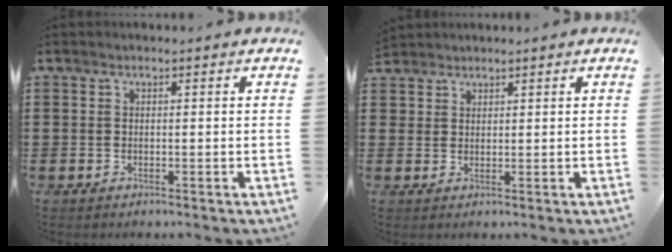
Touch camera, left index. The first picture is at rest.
{"total": 2.0, "force": [1.7, 1.0, -0.2], "torque": [-0.003, 0.005, 0.035]}